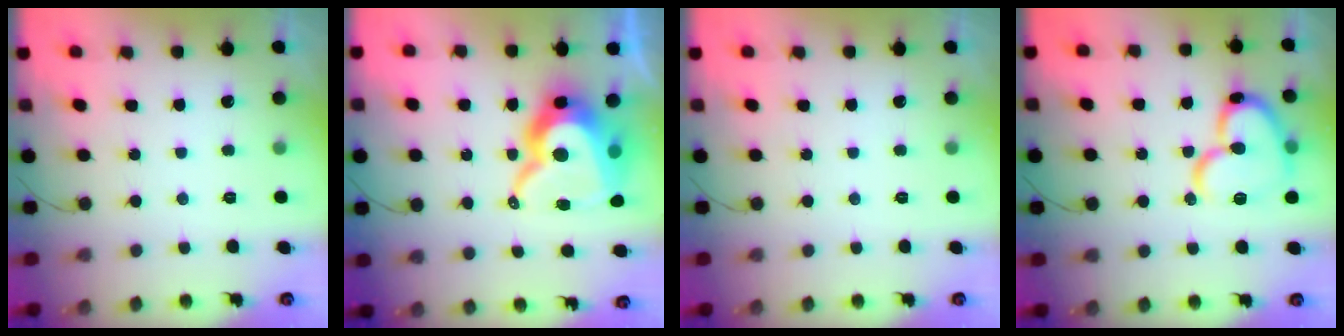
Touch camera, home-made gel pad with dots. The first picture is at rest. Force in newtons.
{"total": 19.4, "press": 19.4, "slide": 1.4}
{"total": 0.0}
{"total": 17.2, "press": 17.1, "slide": 1.5}